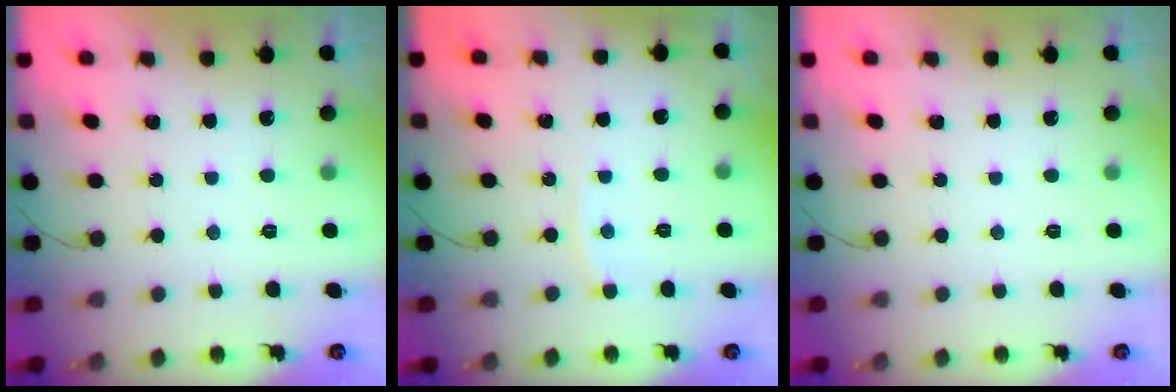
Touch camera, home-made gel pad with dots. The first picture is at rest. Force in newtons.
{"total": 3.3, "press": 3.3, "slide": 0.5}
{"total": 0.0}